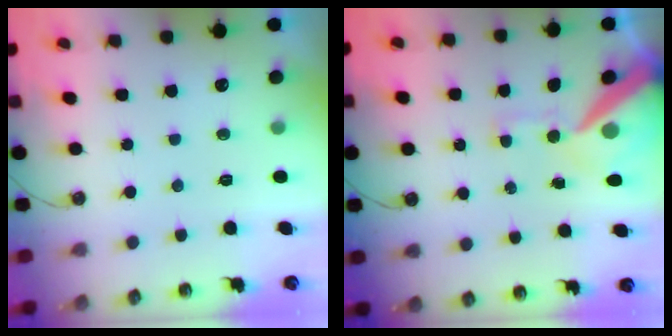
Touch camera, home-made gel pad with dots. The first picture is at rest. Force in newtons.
{"total": 16.1, "press": 16.0, "slide": 2.3}